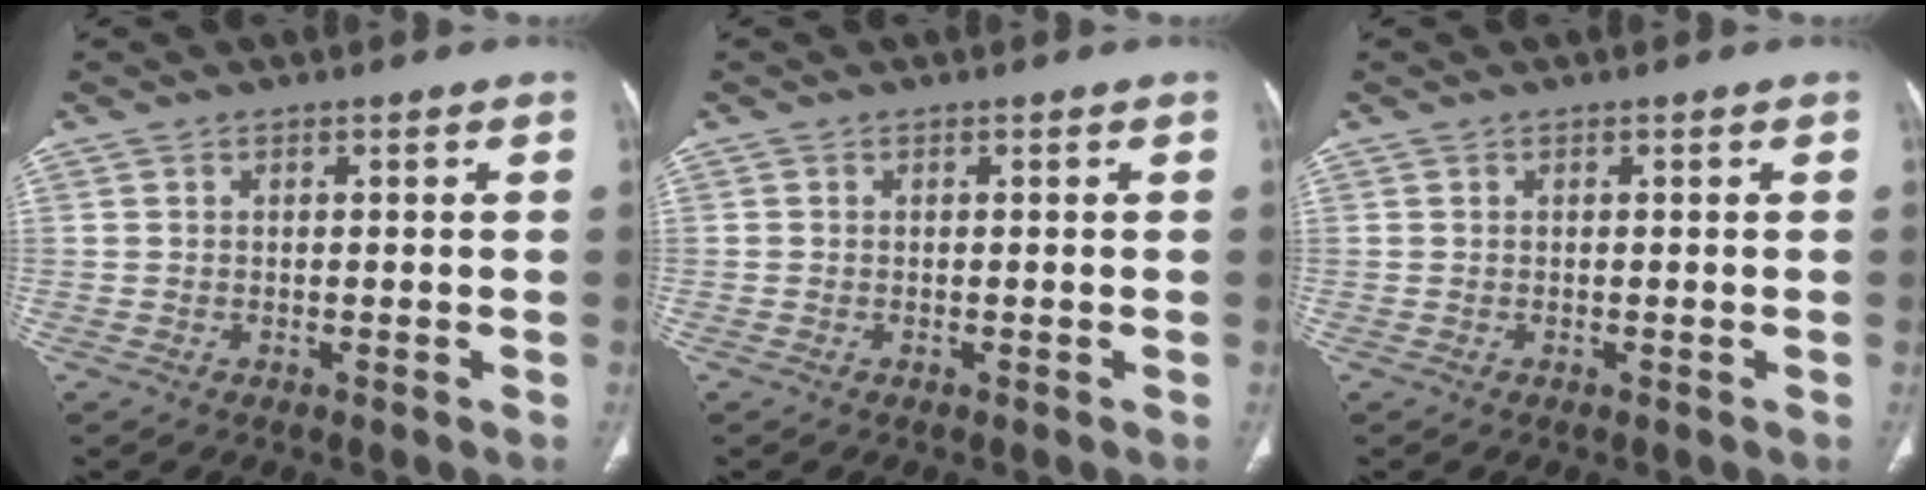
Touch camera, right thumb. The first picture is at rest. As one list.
[{"total": 0.0}, {"total": 0.0}]